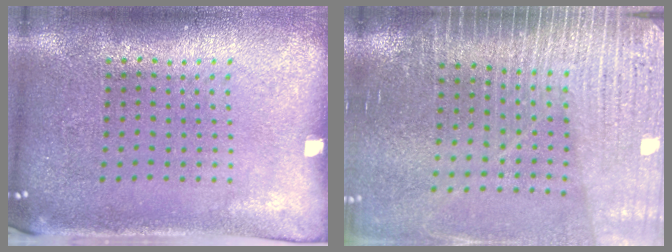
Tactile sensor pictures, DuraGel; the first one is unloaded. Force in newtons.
{"total": 3.5, "press": 3.5, "slide": 0.5}